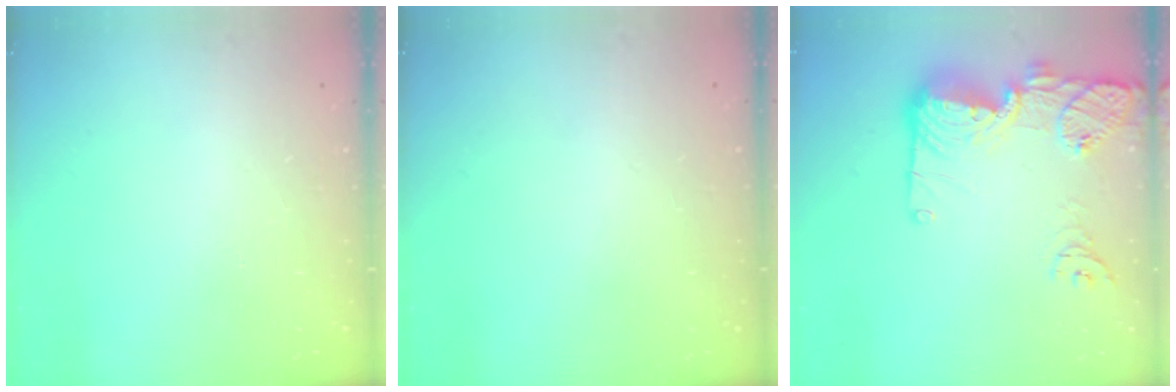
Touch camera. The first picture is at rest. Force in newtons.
{"total": 0.8, "press": 0.8, "slide": 0.1}
{"total": 19.0, "press": 18.0, "slide": 5.9}